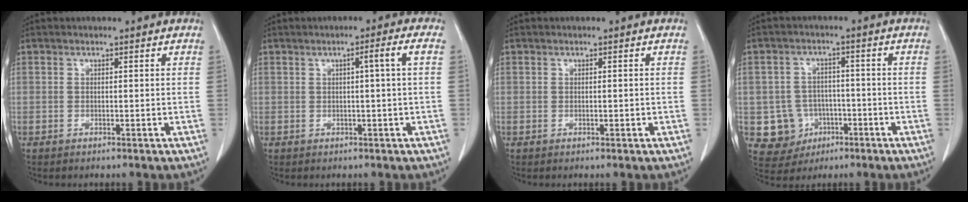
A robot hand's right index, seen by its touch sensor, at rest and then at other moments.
{"total": 3.5, "force": [0.5, -0.3, 3.4], "torque": [-0.056, 0.007, 0.012]}
{"total": 0.9, "force": [-0.2, 0.5, 0.8], "torque": [-0.019, 0.000, -0.001]}
{"total": 8.1, "force": [-2.2, 7.5, 1.9], "torque": [-0.040, 0.015, -0.022]}